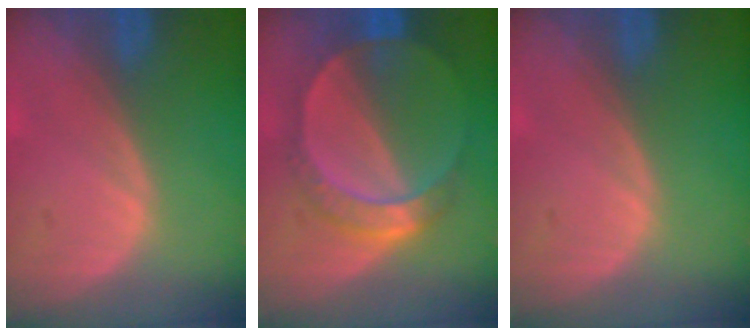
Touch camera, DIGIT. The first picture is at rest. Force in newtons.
{"total": 6.8, "press": 6.8, "slide": 0.3}
{"total": 0.0}